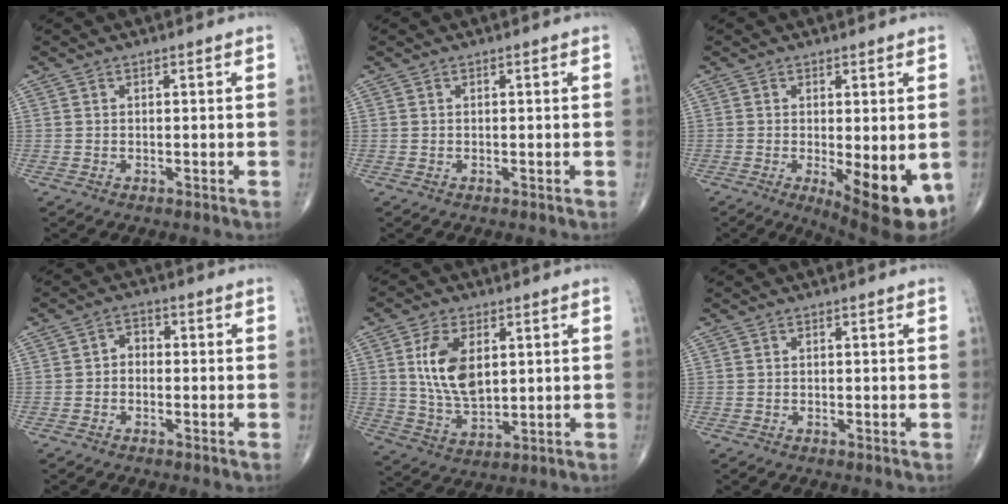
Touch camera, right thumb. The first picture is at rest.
{"total": 0.0}
{"total": 11.7, "force": [-2.9, 4.0, 10.6], "torque": [-0.133, -0.023, -0.028]}
{"total": 2.6, "force": [-0.5, 2.0, 1.6], "torque": [-0.010, 0.016, -0.023]}
{"total": 11.1, "force": [2.6, 6.3, 8.8], "torque": [-0.157, -0.015, 0.056]}
{"total": 0.0}